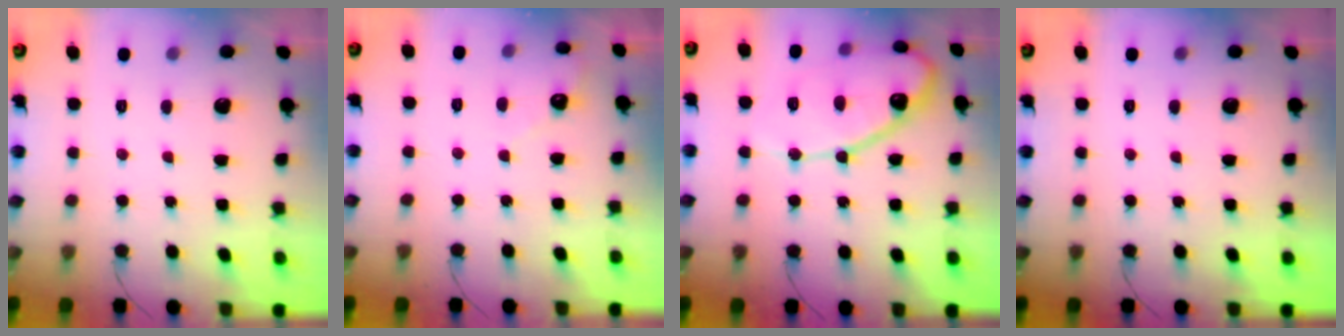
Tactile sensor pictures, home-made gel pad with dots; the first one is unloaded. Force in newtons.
{"total": 2.6, "press": 2.6, "slide": 0.2}
{"total": 15.5, "press": 15.4, "slide": 0.7}
{"total": 0.0}